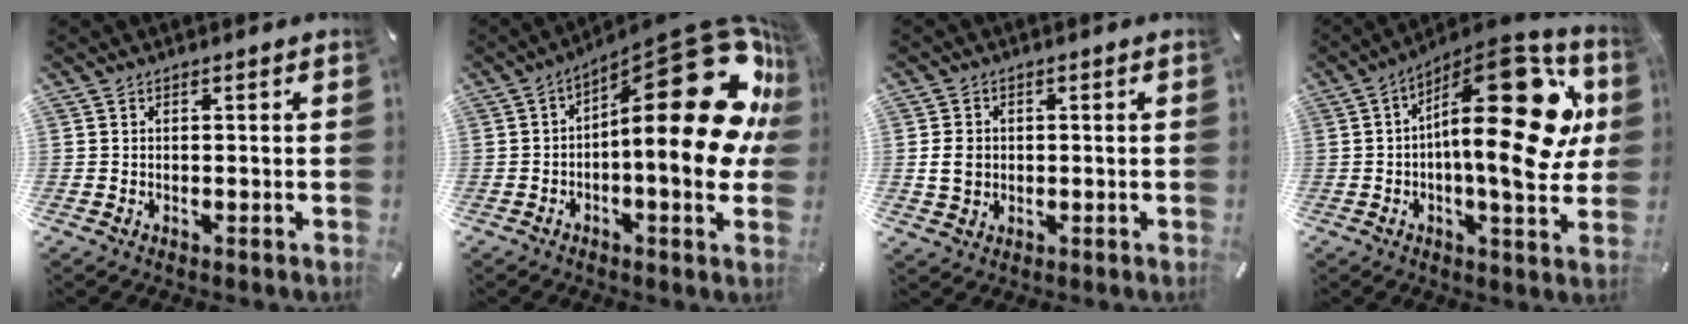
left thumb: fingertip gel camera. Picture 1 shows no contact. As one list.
[{"total": 29.0, "force": [7.9, 10.8, 25.8], "torque": [-0.324, -0.081, 0.151]}, {"total": 4.6, "force": [-0.1, 4.1, 2.0], "torque": [-0.039, 0.003, -0.004]}, {"total": 27.2, "force": [5.5, 11.3, 24.1], "torque": [-0.358, -0.044, 0.088]}]